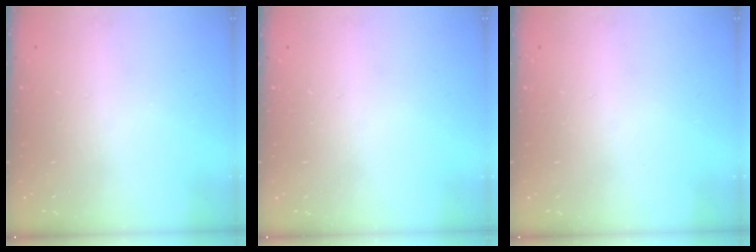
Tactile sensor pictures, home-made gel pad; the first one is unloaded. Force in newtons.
{"total": 0.0}
{"total": 0.0}